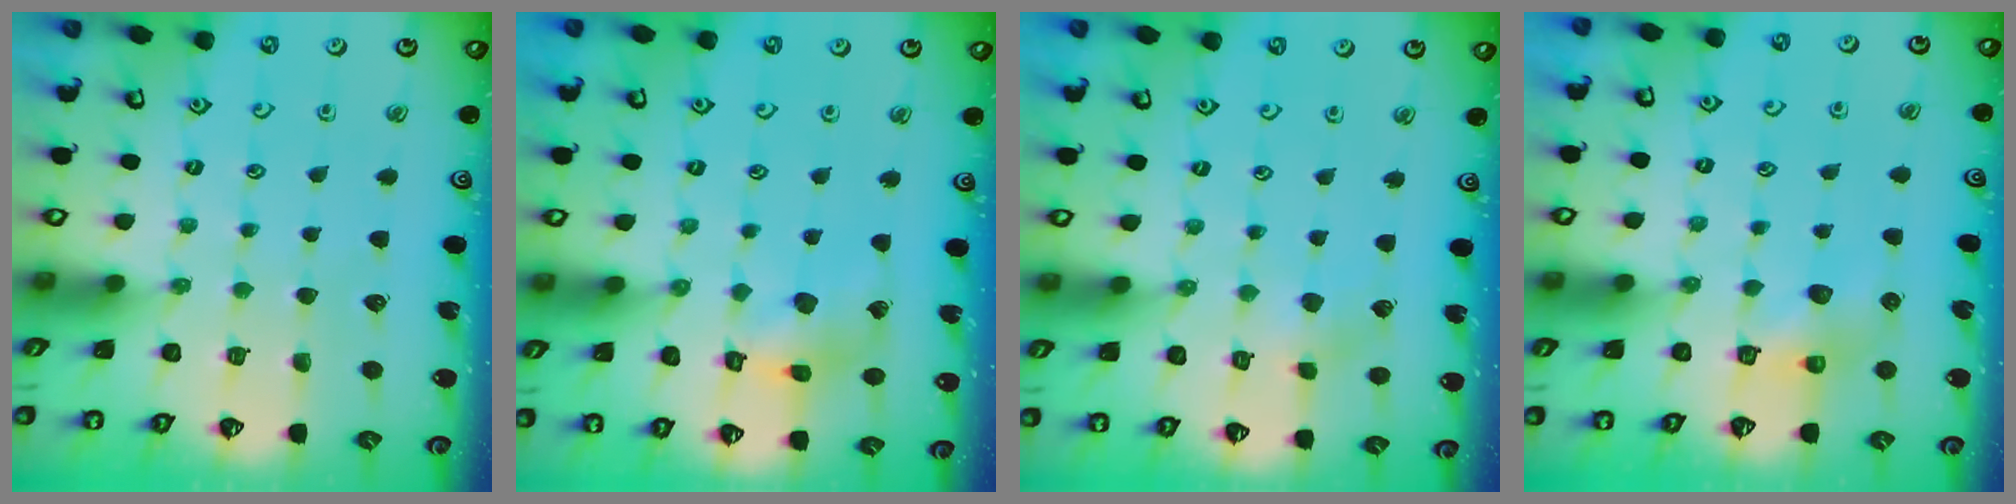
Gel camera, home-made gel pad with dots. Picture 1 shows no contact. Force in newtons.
{"total": 9.0, "press": 9.0, "slide": 1.1}
{"total": 2.9, "press": 2.9, "slide": 0.3}
{"total": 6.9, "press": 6.9, "slide": 0.2}